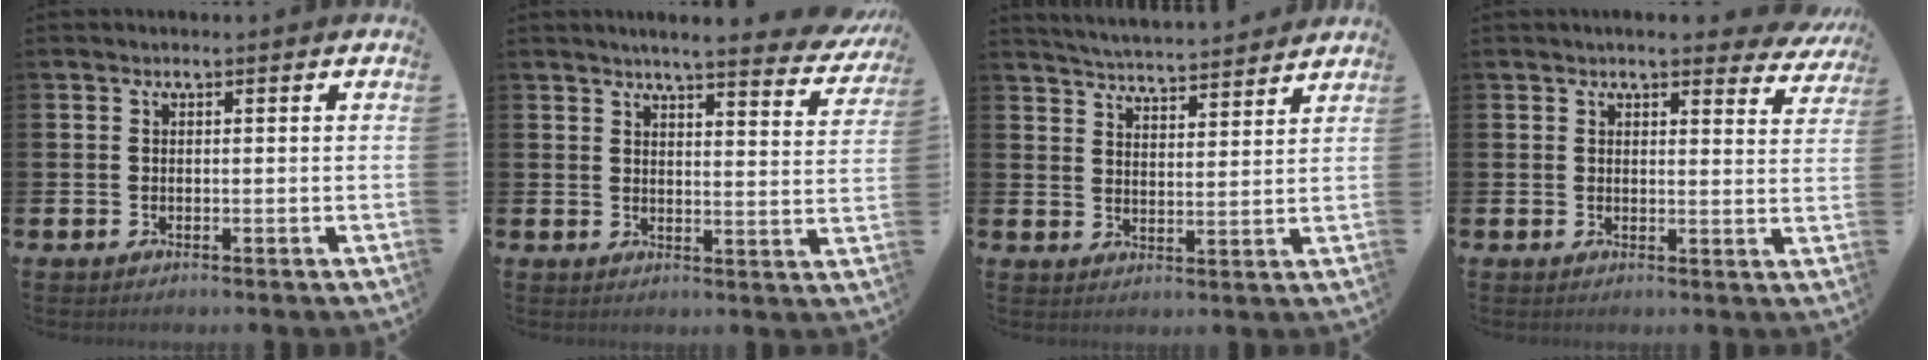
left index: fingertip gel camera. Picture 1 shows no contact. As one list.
[{"total": 5.0, "force": [4.6, 0.1, 1.8], "torque": [-0.041, -0.032, 0.075]}, {"total": 5.1, "force": [5.1, 0.0, 0.3], "torque": [-0.017, -0.038, 0.089]}, {"total": 4.0, "force": [3.8, 0.7, 1.0], "torque": [-0.019, -0.015, 0.067]}]